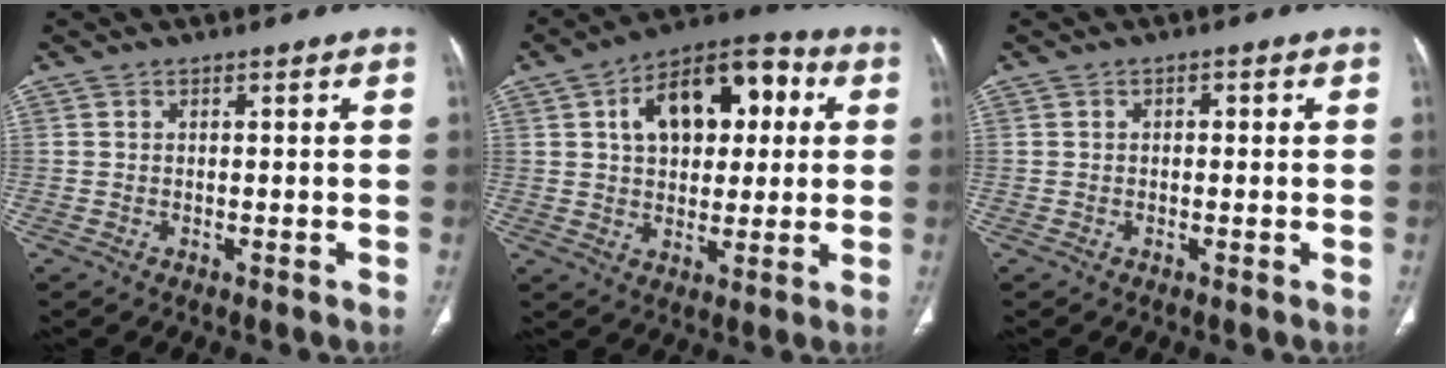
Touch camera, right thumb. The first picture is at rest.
{"total": 17.5, "force": [4.5, 10.5, 13.3], "torque": [-0.162, 0.021, 0.064]}
{"total": 1.2, "force": [0.2, 0.8, 0.9], "torque": [-0.012, 0.005, 0.000]}